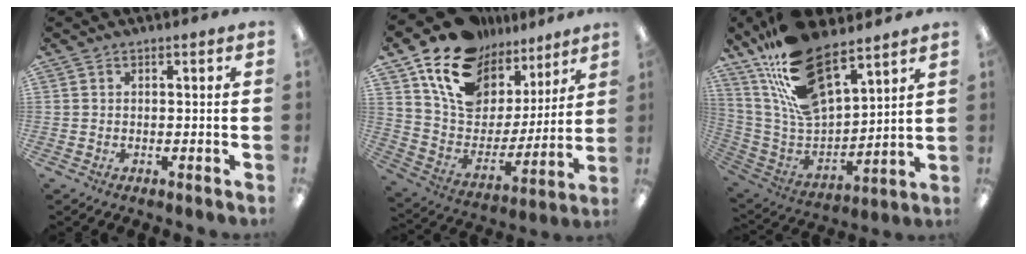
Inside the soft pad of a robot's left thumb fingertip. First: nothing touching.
{"total": 17.6, "force": [12.2, 10.9, 6.7], "torque": [-0.138, -0.081, 0.225]}
{"total": 20.8, "force": [14.9, 8.5, 11.7], "torque": [-0.243, -0.093, 0.271]}